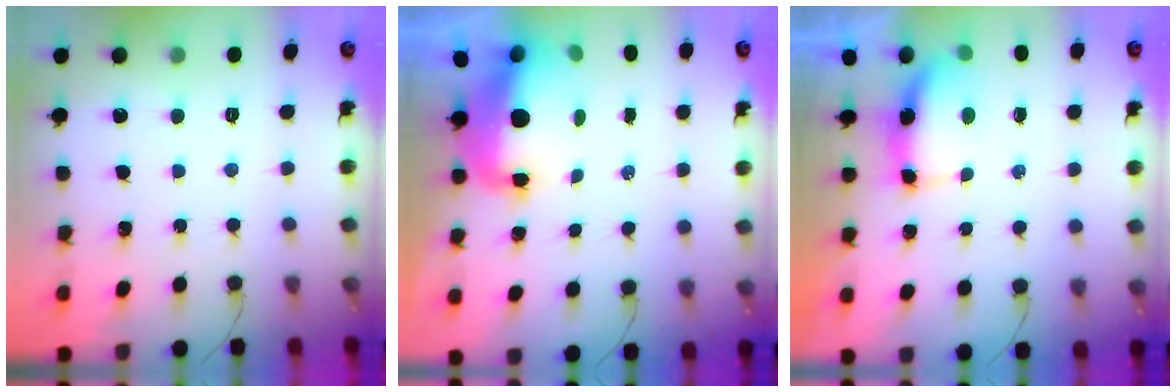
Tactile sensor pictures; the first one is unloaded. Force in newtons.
{"total": 11.0, "press": 10.7, "slide": 2.6}
{"total": 8.6, "press": 7.1, "slide": 4.9}